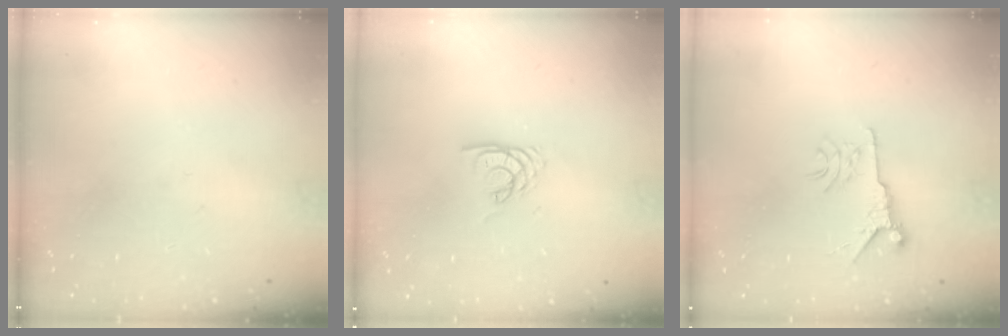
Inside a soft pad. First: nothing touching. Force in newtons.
{"total": 3.2, "press": 3.2, "slide": 0.2}
{"total": 6.3, "press": 6.2, "slide": 0.9}